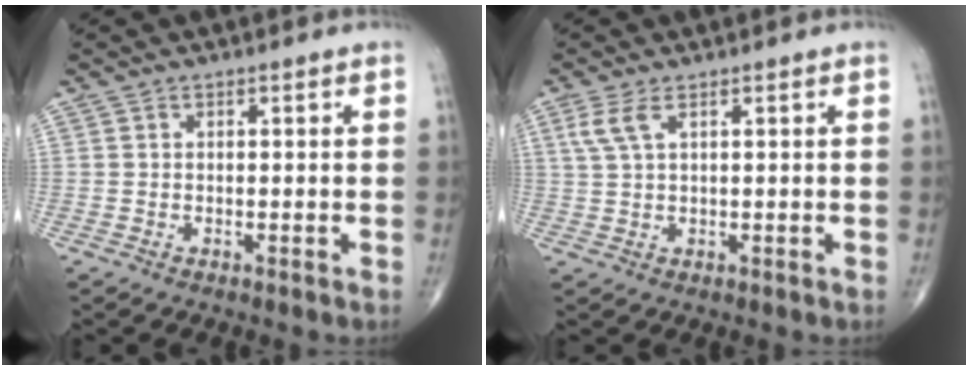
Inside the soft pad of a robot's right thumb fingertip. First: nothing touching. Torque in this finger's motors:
{"motor_torque": [0.01, 0.01, 0.26, 0.18, 0.02]}